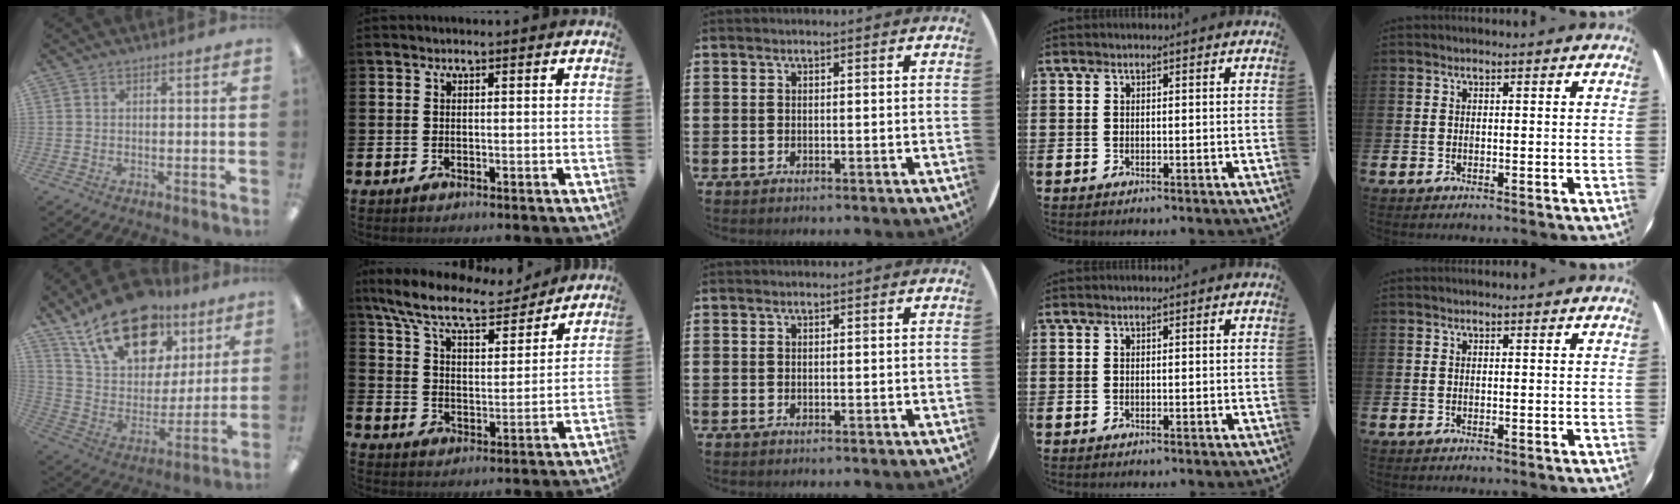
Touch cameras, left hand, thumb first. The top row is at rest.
{"thumb": {"total": 21.3, "force": [13.5, 12.0, 11.4], "torque": [-0.197, -0.064, 0.243]}, "index": {"total": 9.7, "force": [8.7, 1.9, 3.8], "torque": [-0.111, -0.050, 0.152]}}